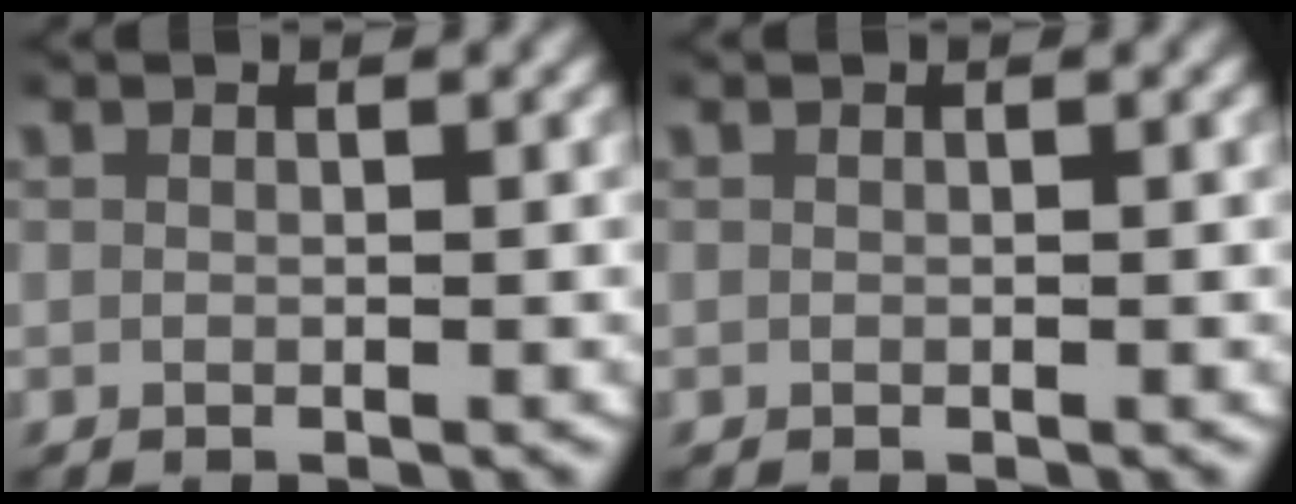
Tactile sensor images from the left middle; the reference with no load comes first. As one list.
[{"total": 0.0}]